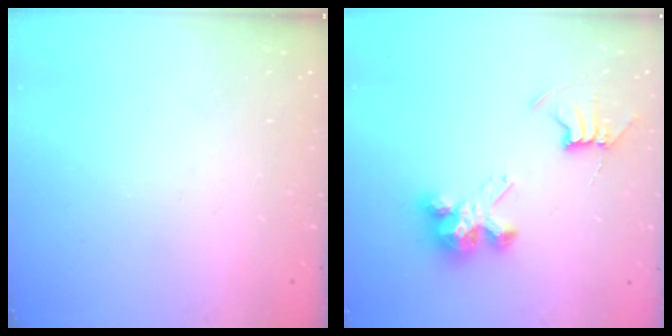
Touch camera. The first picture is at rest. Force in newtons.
{"total": 8.1, "press": 8.1, "slide": 0.4}